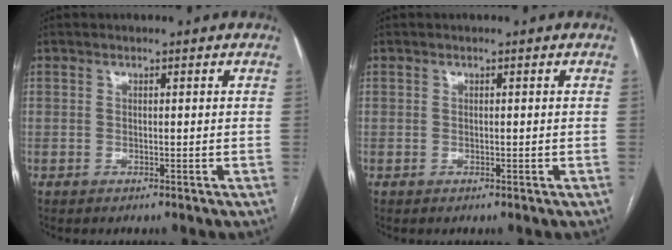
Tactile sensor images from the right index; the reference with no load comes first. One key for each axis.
{"total": 0.0}